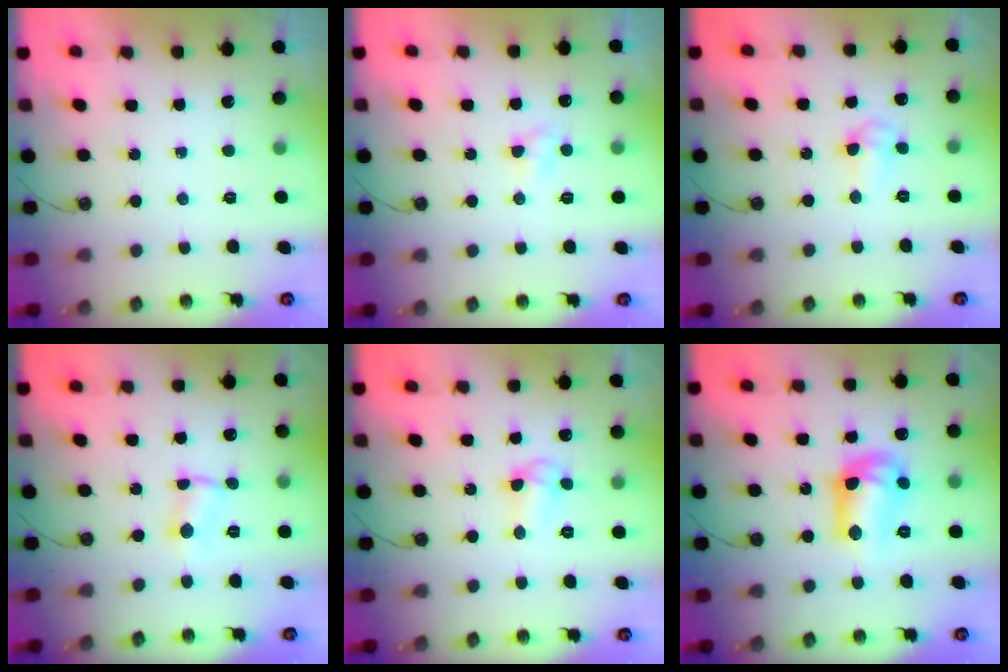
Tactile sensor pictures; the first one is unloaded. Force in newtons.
{"total": 3.2, "press": 3.1, "slide": 0.5}
{"total": 4.5, "press": 4.4, "slide": 1.0}
{"total": 2.0, "press": 2.0, "slide": 0.3}
{"total": 5.6, "press": 5.6, "slide": 0.4}
{"total": 13.3, "press": 12.7, "slide": 4.0}